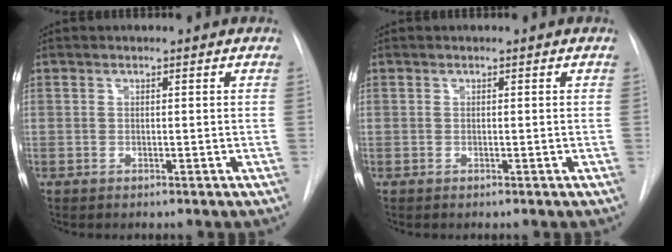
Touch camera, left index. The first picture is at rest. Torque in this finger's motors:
{"motor_torque": [-0.08, 0.08, -0.02, 0.00]}